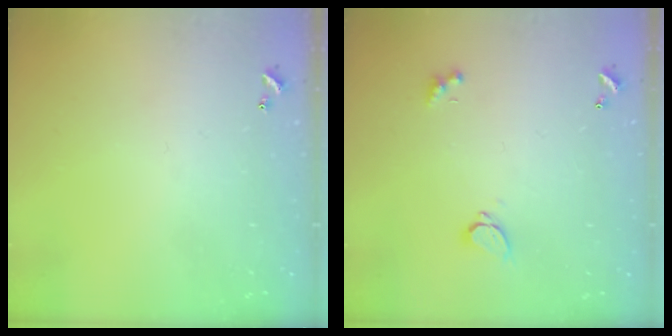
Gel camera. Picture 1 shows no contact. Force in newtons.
{"total": 2.2, "press": 2.0, "slide": 0.9}